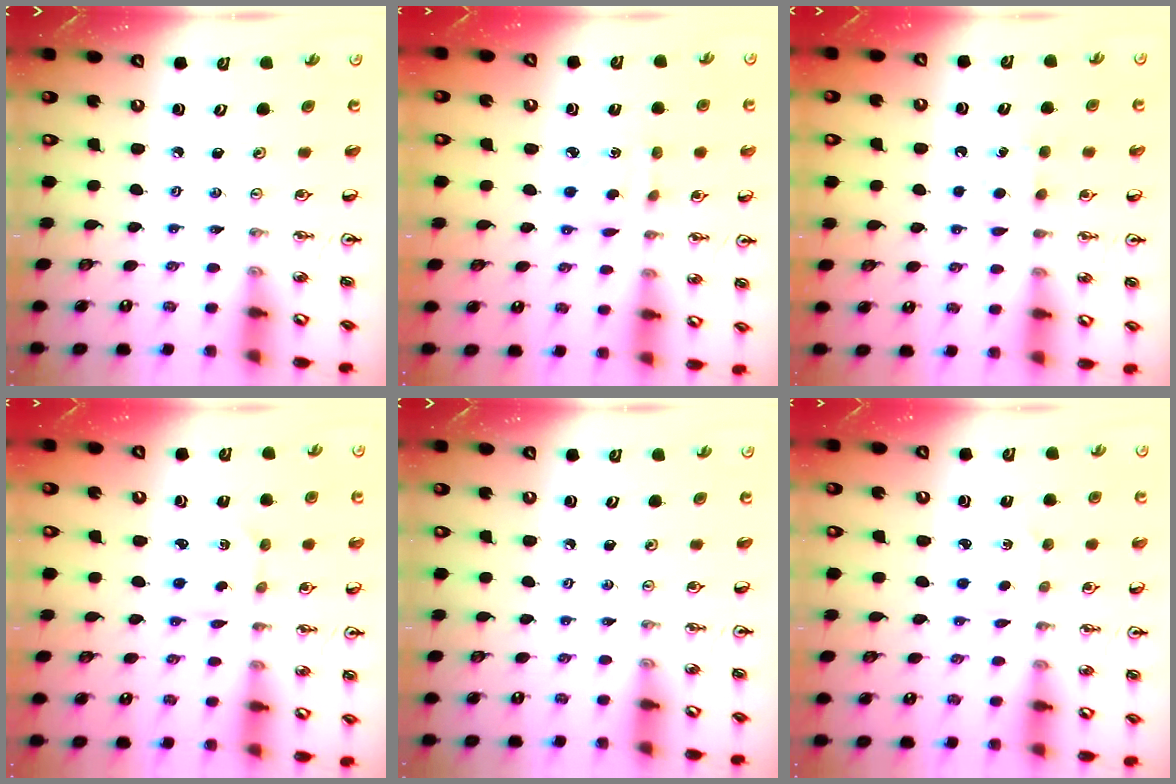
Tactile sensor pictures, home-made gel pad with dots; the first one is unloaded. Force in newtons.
{"total": 2.6, "press": 2.6, "slide": 0.1}
{"total": 5.5, "press": 5.4, "slide": 0.8}
{"total": 2.3, "press": 2.3, "slide": 0.4}
{"total": 0.0}
{"total": 1.6, "press": 1.6, "slide": 0.3}